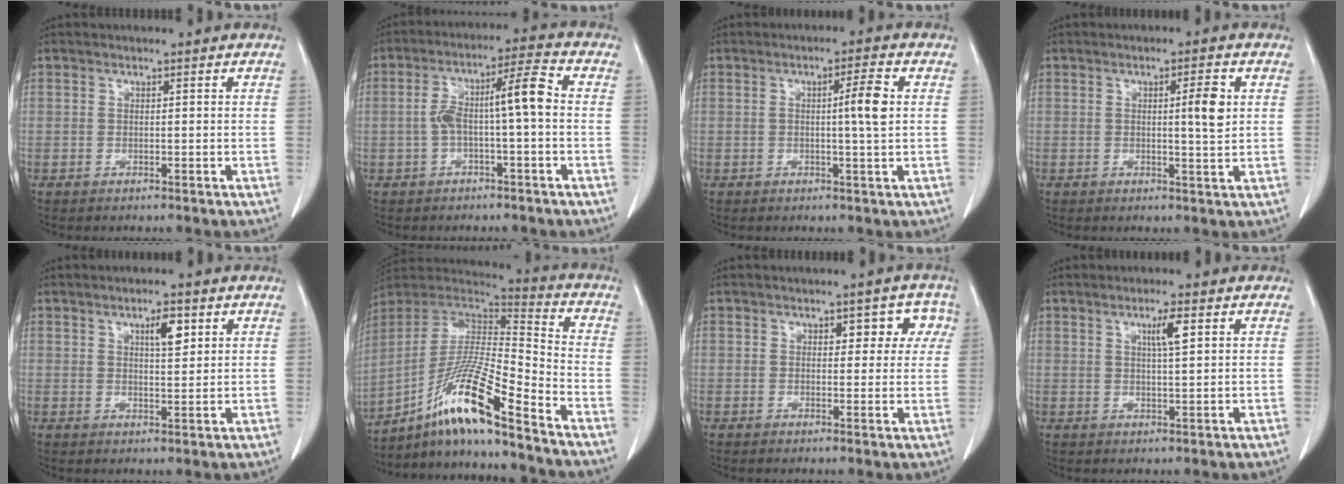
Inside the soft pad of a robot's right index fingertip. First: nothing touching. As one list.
[{"total": 7.7, "force": [-0.5, 0.8, 7.6], "torque": [-0.139, 0.033, -0.009]}, {"total": 4.6, "force": [0.4, -0.3, 4.5], "torque": [-0.071, -0.001, 0.005]}, {"total": 4.2, "force": [0.8, 0.3, 4.1], "torque": [-0.058, -0.002, 0.010]}, {"total": 4.0, "force": [1.9, 1.1, 3.4], "torque": [-0.057, -0.001, 0.032]}, {"total": 16.5, "force": [-11.3, 0.2, 12.0], "torque": [-0.235, 0.001, -0.206]}, {"total": 4.9, "force": [1.7, 2.9, 3.6], "torque": [-0.023, 0.020, 0.016]}, {"total": 3.5, "force": [1.4, 0.1, 3.2], "torque": [-0.053, -0.001, 0.024]}]